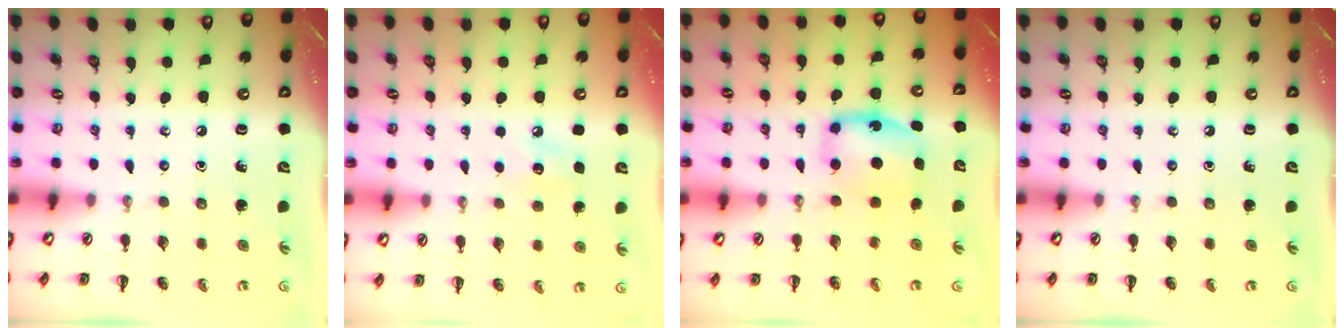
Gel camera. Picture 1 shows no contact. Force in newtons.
{"total": 6.8, "press": 6.5, "slide": 1.8}
{"total": 6.5, "press": 6.4, "slide": 0.7}
{"total": 0.0}